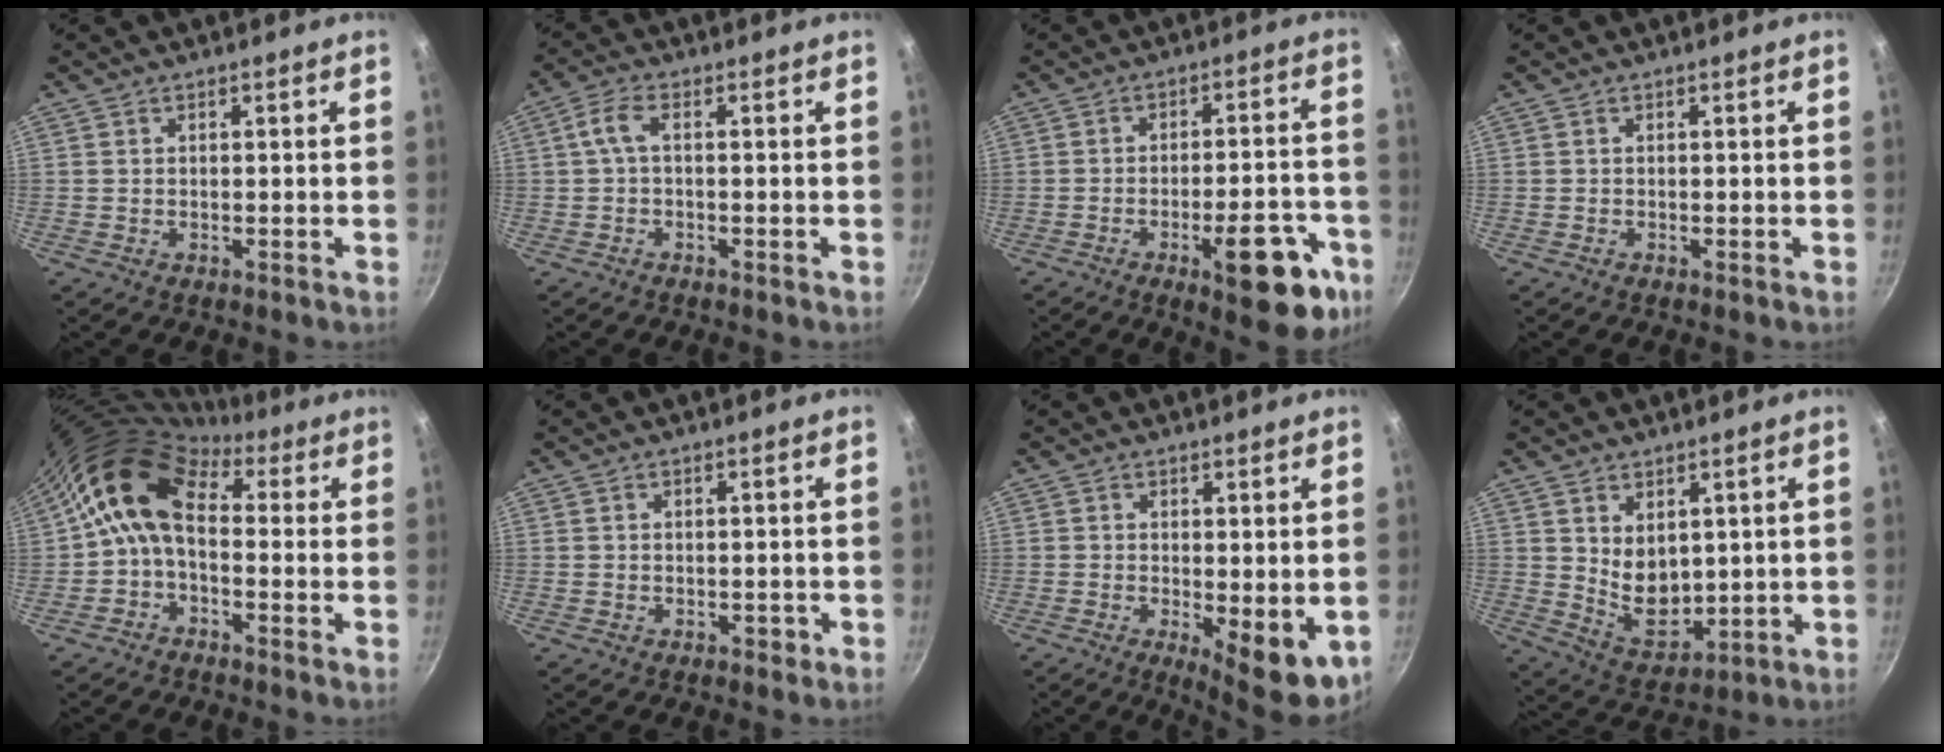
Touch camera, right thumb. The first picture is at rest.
{"total": 3.5, "force": [-0.5, 1.2, 3.2], "torque": [-0.085, 0.013, -0.016]}
{"total": 15.6, "force": [-7.1, 5.5, 12.8], "torque": [-0.121, 0.034, -0.090]}
{"total": 0.0}
{"total": 11.0, "force": [1.3, 7.4, 8.0], "torque": [-0.137, 0.024, -0.002]}
{"total": 1.1, "force": [-0.5, 0.8, 0.6], "torque": [-0.003, 0.005, -0.004]}
{"total": 8.3, "force": [-1.0, 3.1, 7.7], "torque": [-0.087, -0.011, -0.004]}
{"total": 8.8, "force": [2.5, 5.9, 6.0], "torque": [-0.077, -0.035, 0.063]}